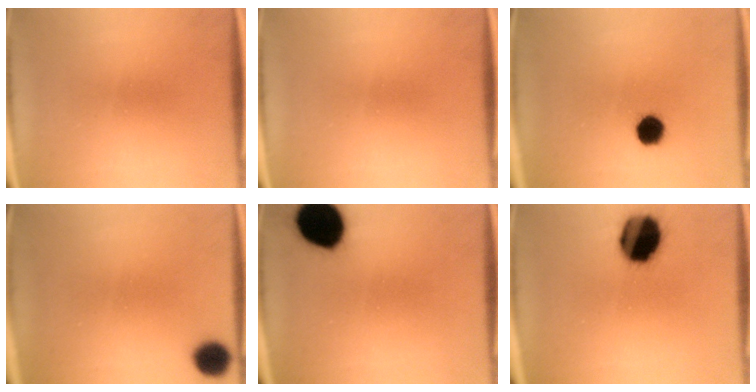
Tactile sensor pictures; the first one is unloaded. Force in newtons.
{"total": 0.0}
{"total": 5.2}
{"total": 4.8}
{"total": 16.1}
{"total": 15.6}